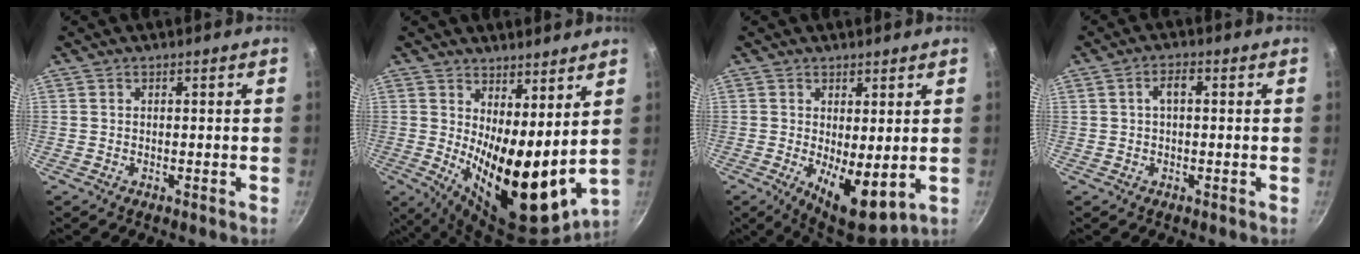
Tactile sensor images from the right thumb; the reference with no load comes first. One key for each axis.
{"total": 16.6, "fx": 3.4, "fy": 6.9, "fz": 14.7, "tx": -0.189, "ty": -0.045, "tz": 0.062}
{"total": 9.1, "fx": -0.2, "fy": 3.7, "fz": 8.3, "tx": -0.110, "ty": -0.023, "tz": 0.007}
{"total": 2.7, "fx": 0.3, "fy": 1.4, "fz": 2.3, "tx": -0.043, "ty": 0.015, "tz": 0.004}